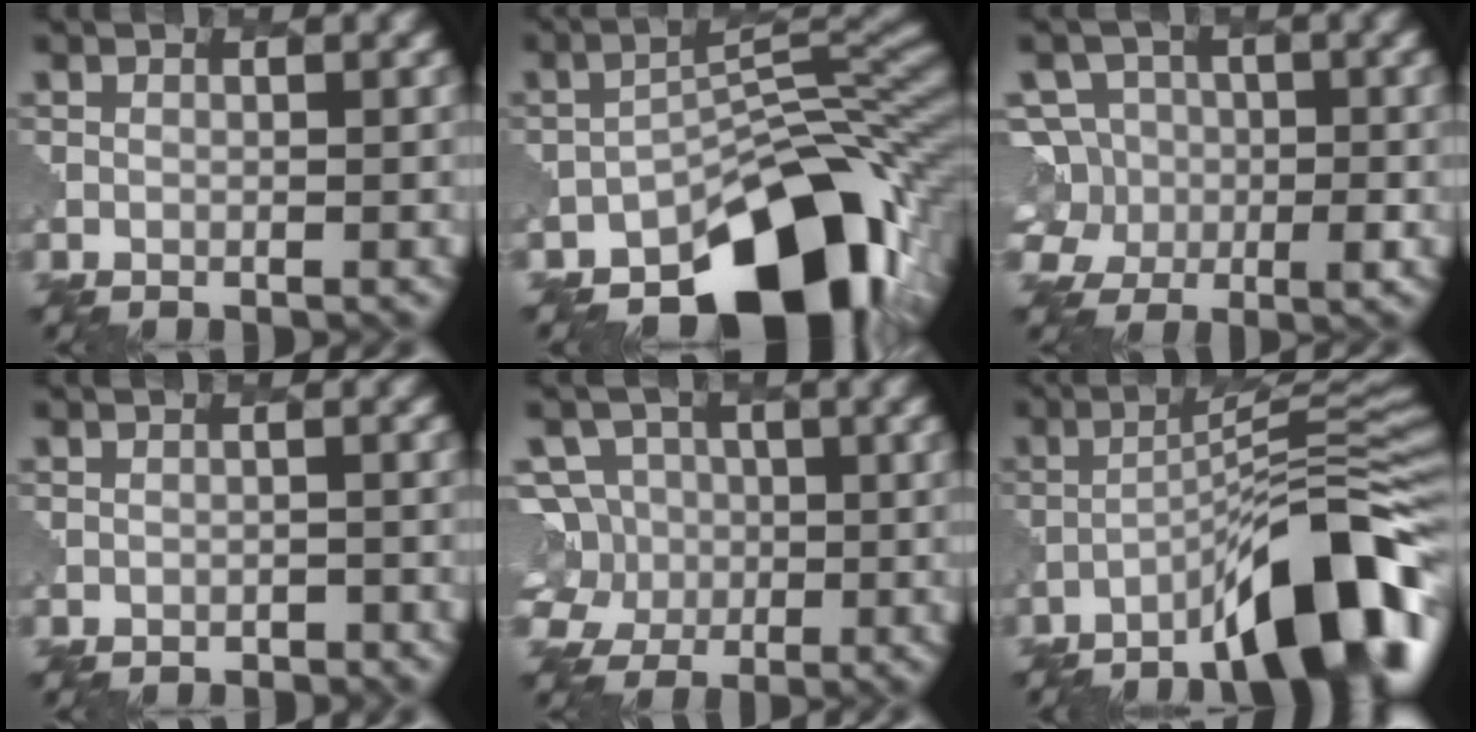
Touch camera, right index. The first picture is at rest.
{"total": 12.8, "force": [-8.3, 6.2, 7.5], "torque": [-0.080, -0.002, -0.141]}
{"total": 6.4, "force": [-0.7, 5.9, 2.3], "torque": [-0.033, 0.028, -0.044]}
{"total": 1.2, "force": [-1.1, 0.5, -0.1], "torque": [0.005, 0.002, -0.012]}
{"total": 6.6, "force": [0.1, 6.1, 2.4], "torque": [-0.049, 0.033, -0.029]}
{"total": 11.2, "force": [-6.8, 1.9, 8.7], "torque": [-0.122, 0.025, -0.111]}